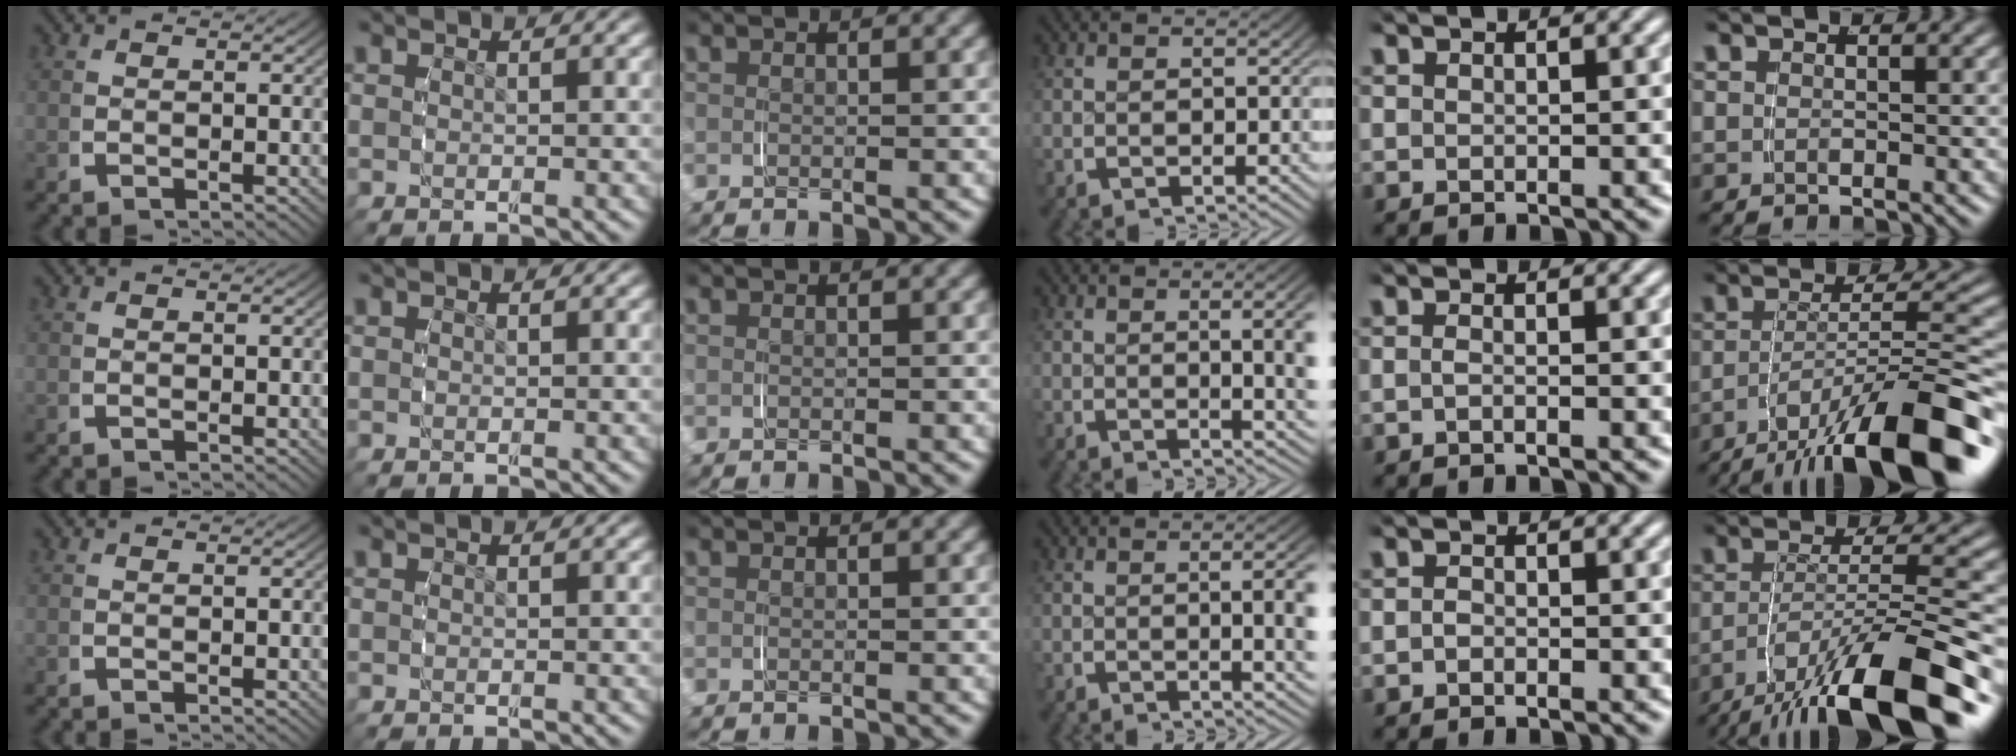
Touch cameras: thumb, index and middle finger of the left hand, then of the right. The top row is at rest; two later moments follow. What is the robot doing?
{"motion": "grasp_and_lifting", "object": "pencil case"}